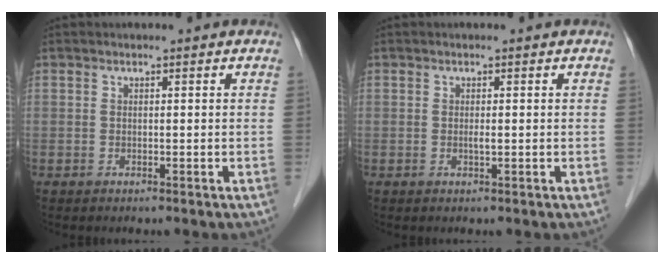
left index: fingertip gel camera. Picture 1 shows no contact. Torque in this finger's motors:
{"motor_torque": [0.18, 0.12, 0.00, 0.03]}